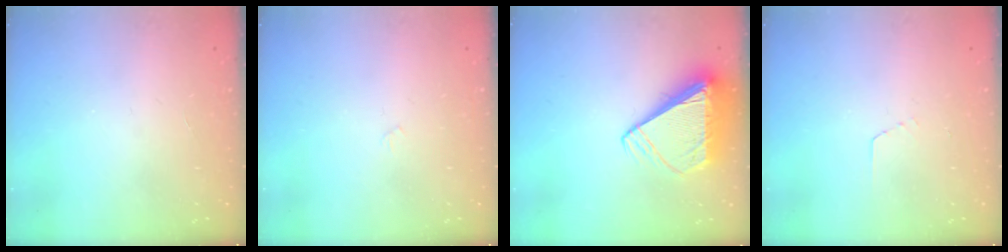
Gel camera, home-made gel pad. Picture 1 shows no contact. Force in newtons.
{"total": 2.8, "press": 2.8, "slide": 0.5}
{"total": 8.9, "press": 8.8, "slide": 1.4}
{"total": 2.9, "press": 2.9, "slide": 0.2}